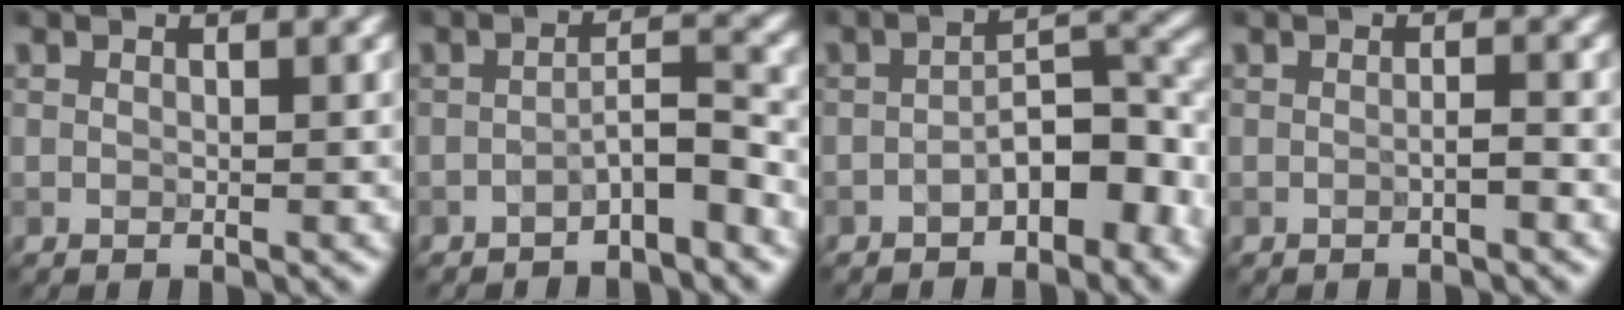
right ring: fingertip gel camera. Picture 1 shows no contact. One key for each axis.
{"total": 2.7, "fx": -1.9, "fy": 0.5, "fz": 1.8, "tx": -0.028, "ty": 0.015, "tz": -0.034}
{"total": 5.1, "fx": -2.3, "fy": 2.3, "fz": 3.9, "tx": -0.051, "ty": 0.016, "tz": -0.041}
{"total": 0.9, "fx": -0.4, "fy": 0.1, "fz": 0.8, "tx": -0.012, "ty": 0.002, "tz": -0.008}